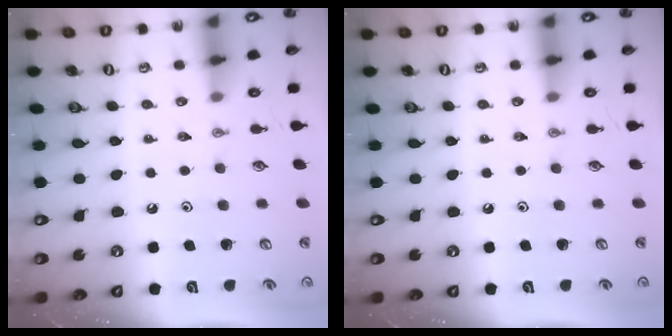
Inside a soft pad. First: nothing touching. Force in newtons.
{"total": 0.0}